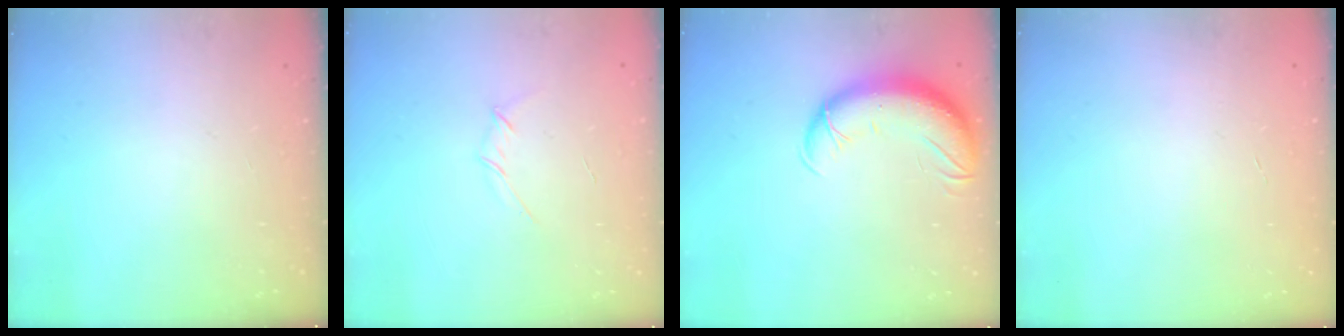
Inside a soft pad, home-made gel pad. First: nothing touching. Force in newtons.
{"total": 2.6, "press": 2.5, "slide": 0.8}
{"total": 11.9, "press": 11.5, "slide": 2.8}
{"total": 0.0}